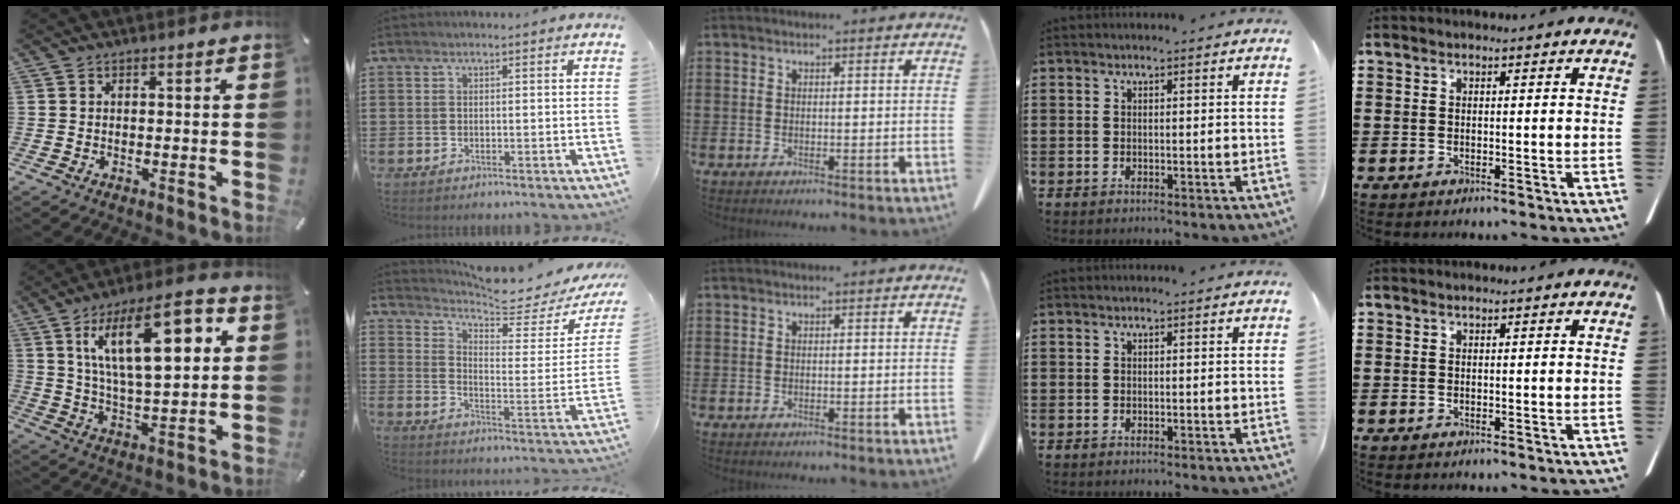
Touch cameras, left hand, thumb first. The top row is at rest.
{"thumb": {"total": 20.6, "force": [8.1, 8.2, 17.0], "torque": [-0.289, -0.012, 0.121]}, "index": {"total": 5.5, "force": [5.2, -0.3, 1.8], "torque": [-0.049, -0.053, 0.082]}}